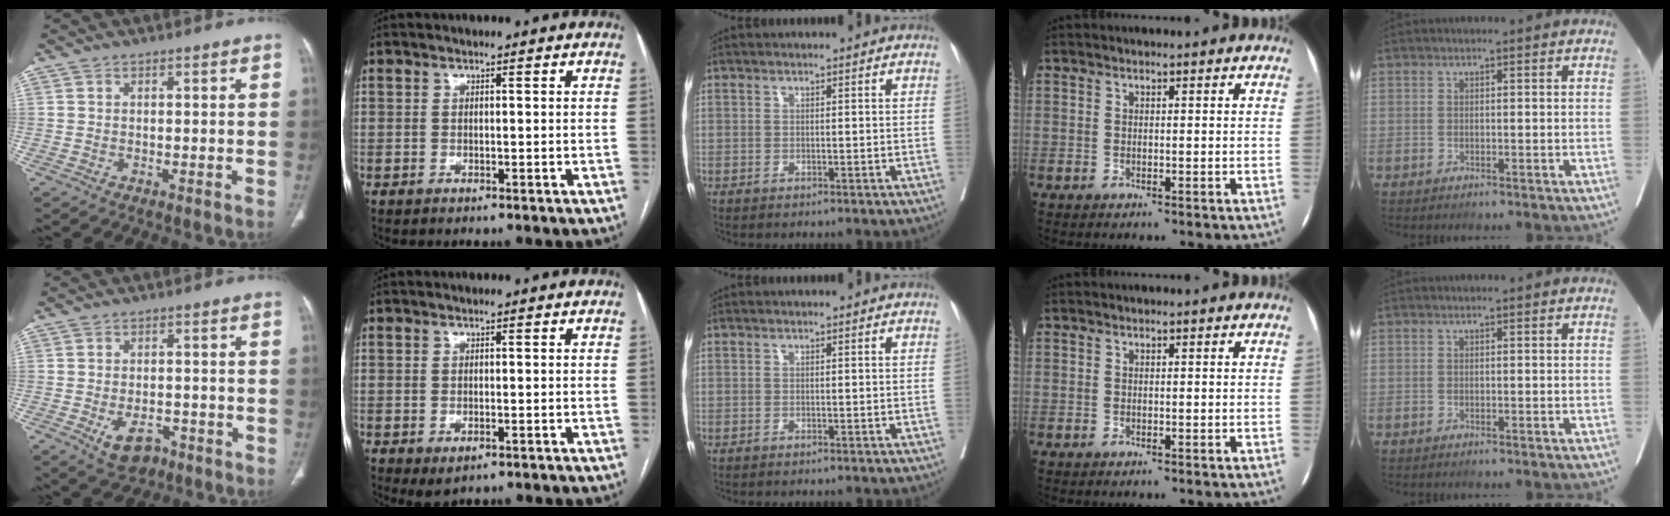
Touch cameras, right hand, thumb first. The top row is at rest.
{"thumb": {"total": 5.8, "force": [-2.8, 3.6, 3.5], "torque": [-0.050, 0.014, -0.038]}, "index": {"total": 2.3, "force": [-0.9, 1.2, 1.8], "torque": [-0.031, -0.004, -0.003]}}